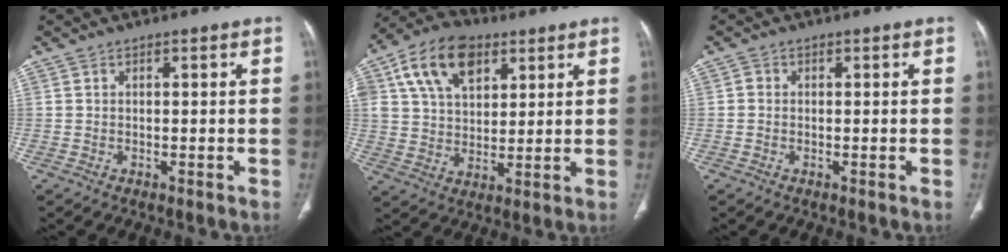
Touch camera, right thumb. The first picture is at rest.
{"total": 15.1, "force": [6.8, 9.5, 9.6], "torque": [-0.152, -0.004, 0.120]}
{"total": 0.5, "force": [-0.1, 0.5, 0.1], "torque": [0.003, 0.000, -0.006]}